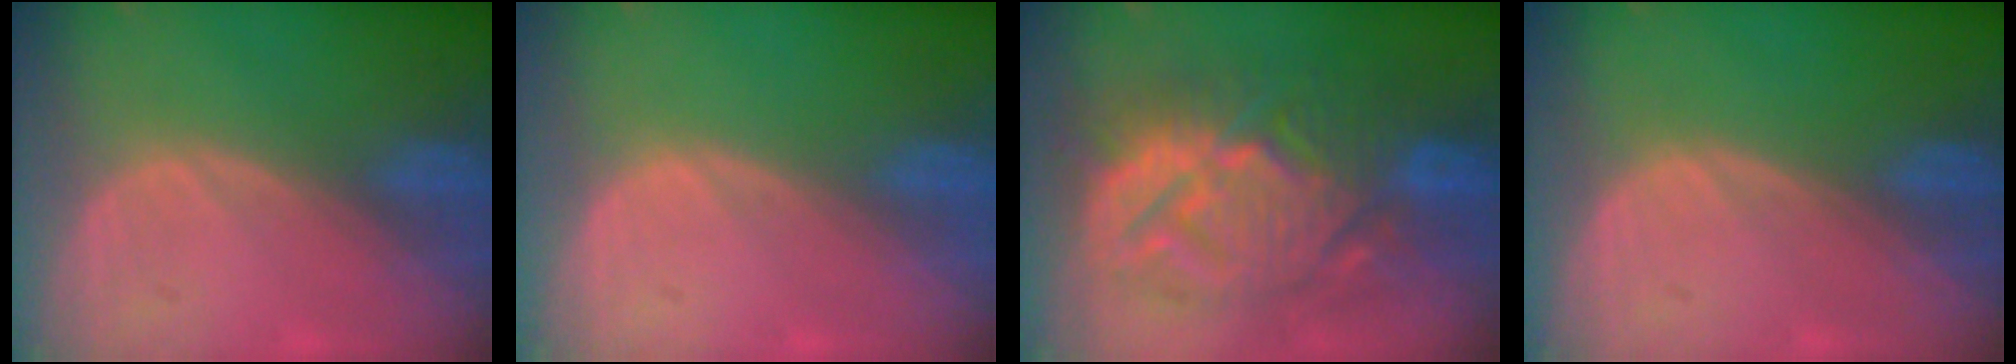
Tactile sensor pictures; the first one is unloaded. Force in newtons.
{"total": 0.0}
{"total": 13.7, "press": 13.6, "slide": 1.3}
{"total": 0.0}